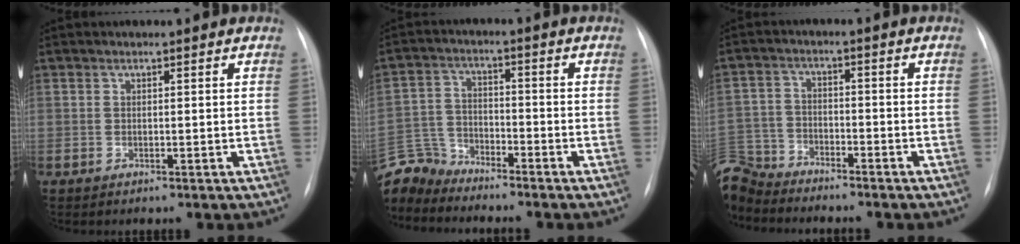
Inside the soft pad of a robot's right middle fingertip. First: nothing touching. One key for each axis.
{"total": 7.6, "fx": -7.5, "fy": 1.3, "fz": -0.7, "tx": 0.008, "ty": 0.010, "tz": -0.152}
{"total": 9.8, "fx": -9.3, "fy": 2.9, "fz": 1.2, "tx": -0.041, "ty": 0.006, "tz": -0.182}